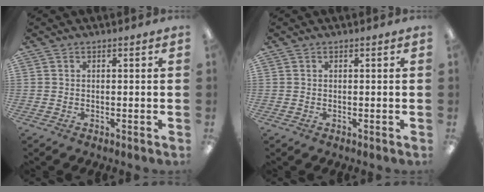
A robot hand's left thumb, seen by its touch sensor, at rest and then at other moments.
{"total": 0.0}